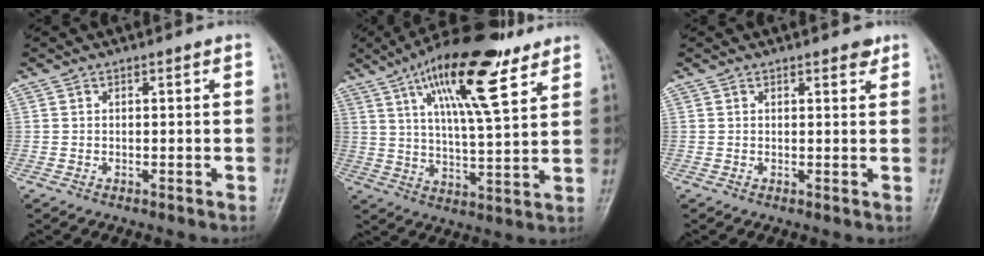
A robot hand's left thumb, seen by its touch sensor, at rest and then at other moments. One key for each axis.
{"total": 18.5, "fx": 10.0, "fy": 5.5, "fz": 14.5, "tx": -0.216, "ty": -0.029, "tz": 0.163}
{"total": 2.0, "fx": 1.4, "fy": 0.8, "fz": 1.2, "tx": -0.006, "ty": -0.006, "tz": 0.015}